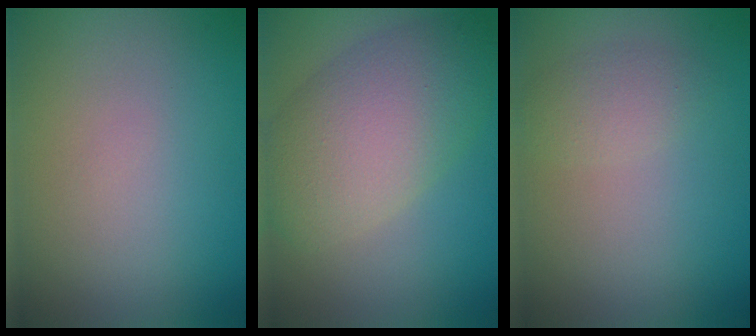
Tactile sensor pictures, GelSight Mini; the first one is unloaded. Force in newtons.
{"total": 8.0, "press": 8.0, "slide": 0.5}
{"total": 1.9, "press": 1.9, "slide": 0.1}